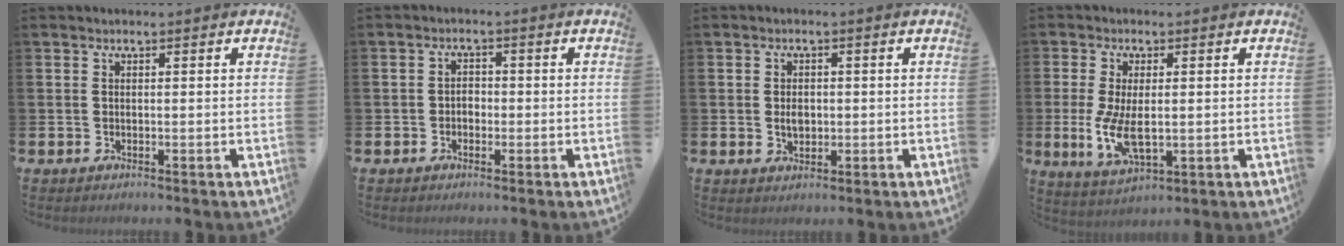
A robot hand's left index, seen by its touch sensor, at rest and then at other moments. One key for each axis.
{"total": 1.6, "fx": -0.7, "fy": 1.3, "fz": 0.7, "tx": -0.013, "ty": 0.003, "tz": -0.017}
{"total": 2.2, "fx": 0.1, "fy": 1.6, "fz": 1.6, "tx": -0.013, "ty": -0.001, "tz": -0.004}
{"total": 6.8, "fx": 0.0, "fy": 3.2, "fz": 6.0, "tx": -0.117, "ty": -0.009, "tz": -0.002}